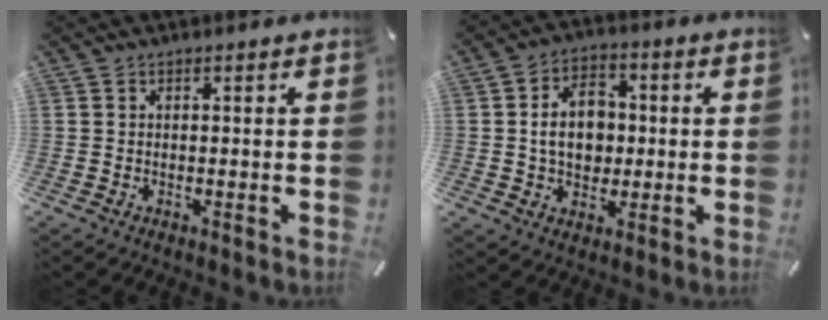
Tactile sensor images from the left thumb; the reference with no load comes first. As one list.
[{"total": 9.9, "force": [0.1, 7.7, 6.2], "torque": [-0.111, 0.010, 0.001]}]